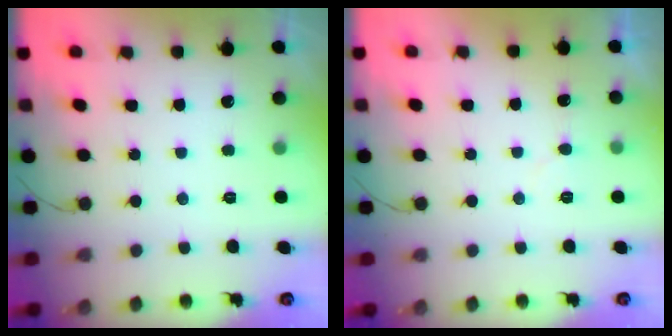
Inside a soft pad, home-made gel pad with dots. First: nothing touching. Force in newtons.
{"total": 5.3, "press": 5.3, "slide": 0.5}